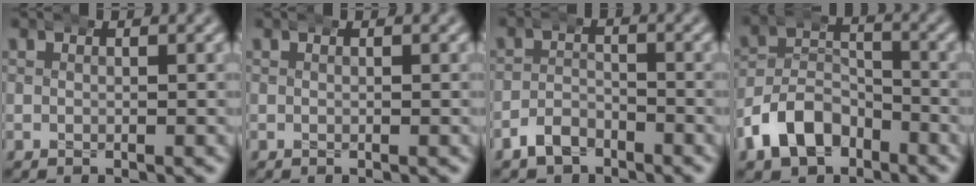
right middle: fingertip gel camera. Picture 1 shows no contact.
{"total": 0.0}
{"total": 2.5, "force": [-2.3, 1.0, -0.1], "torque": [0.005, 0.003, -0.046]}
{"total": 5.9, "force": [-3.4, 4.3, 2.1], "torque": [-0.036, -0.008, -0.063]}